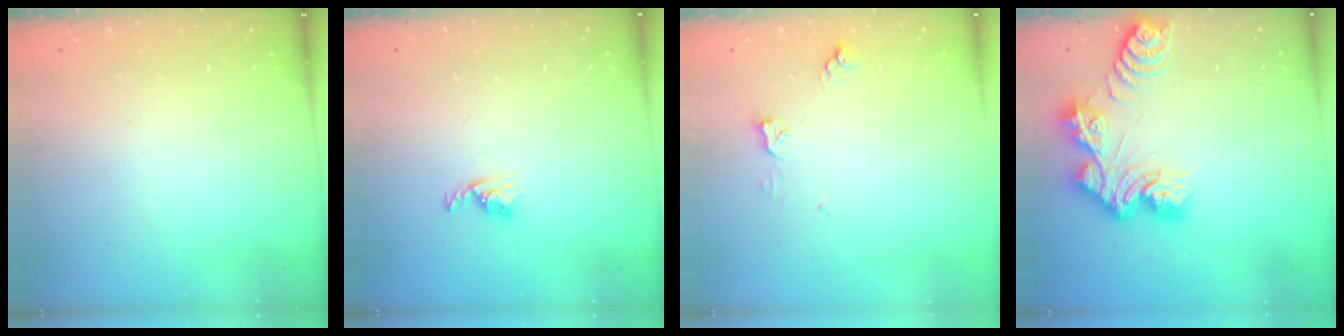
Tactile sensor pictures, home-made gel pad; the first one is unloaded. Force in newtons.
{"total": 3.7, "press": 3.6, "slide": 0.6}
{"total": 5.7, "press": 5.6, "slide": 0.9}
{"total": 13.2, "press": 13.2, "slide": 1.2}